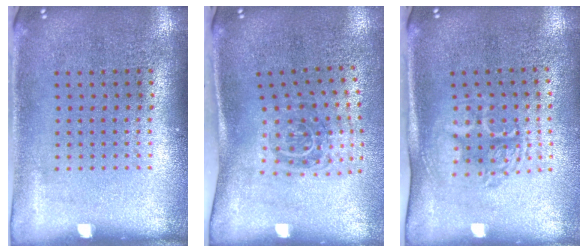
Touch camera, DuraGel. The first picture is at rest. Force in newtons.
{"total": 1.9, "press": 1.2, "slide": 1.5}
{"total": 1.7, "press": 1.4, "slide": 1.0}